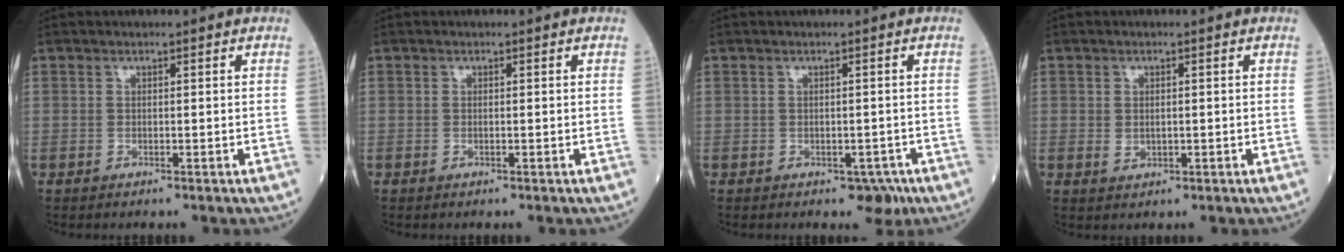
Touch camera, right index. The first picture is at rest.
{"total": 0.0}
{"total": 2.4, "force": [-1.2, 1.6, 1.4], "torque": [-0.010, 0.001, -0.007]}
{"total": 1.7, "force": [-0.1, 1.2, 1.2], "torque": [-0.025, -0.004, 0.003]}